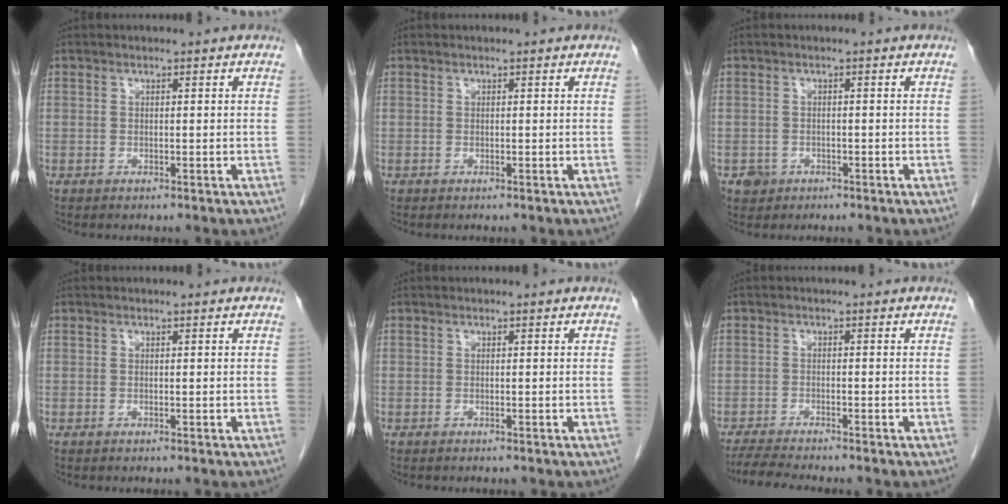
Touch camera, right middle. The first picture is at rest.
{"total": 0.0}
{"total": 2.0, "force": [-1.0, 1.7, 0.2], "torque": [-0.003, 0.007, -0.014]}
{"total": 0.0}
{"total": 0.0}
{"total": 4.8, "force": [-4.4, -0.4, 1.9], "torque": [-0.032, -0.019, -0.076]}